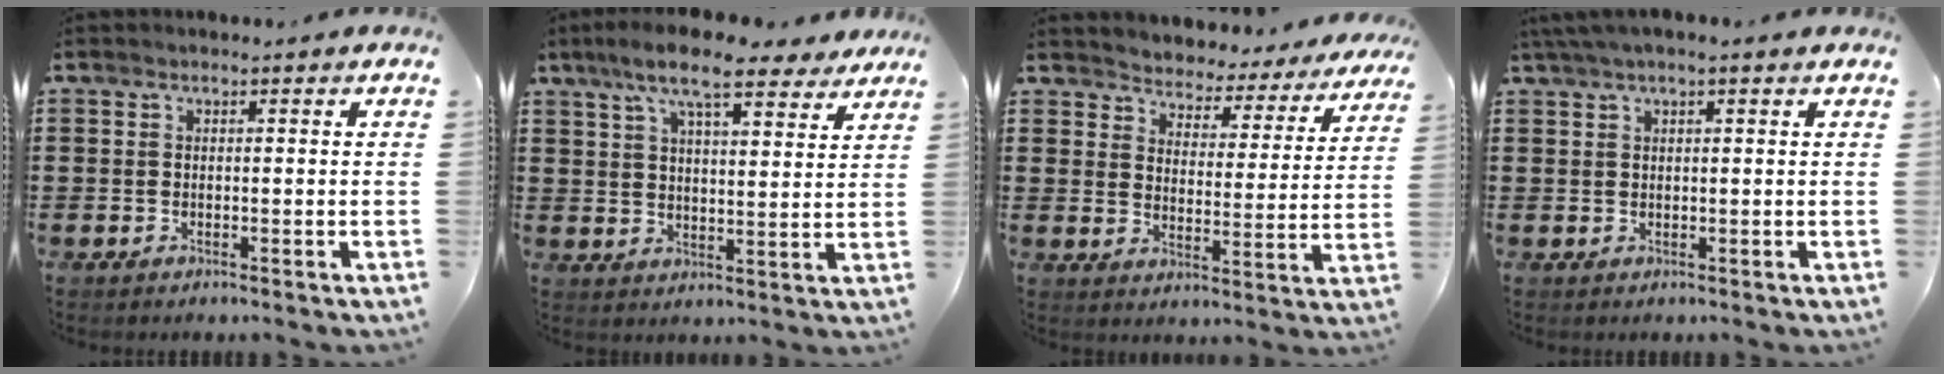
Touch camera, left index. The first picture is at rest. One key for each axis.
{"total": 10.1, "fx": 8.0, "fy": 1.8, "fz": 6.0, "tx": -0.130, "ty": -0.016, "tz": 0.142}
{"total": 3.4, "fx": 3.3, "fy": 0.2, "fz": -0.8, "tx": -0.012, "ty": -0.035, "tz": 0.049}
{"total": 1.9, "fx": 1.3, "fy": 0.2, "fz": 1.4, "tx": -0.029, "ty": 0.002, "tz": 0.024}